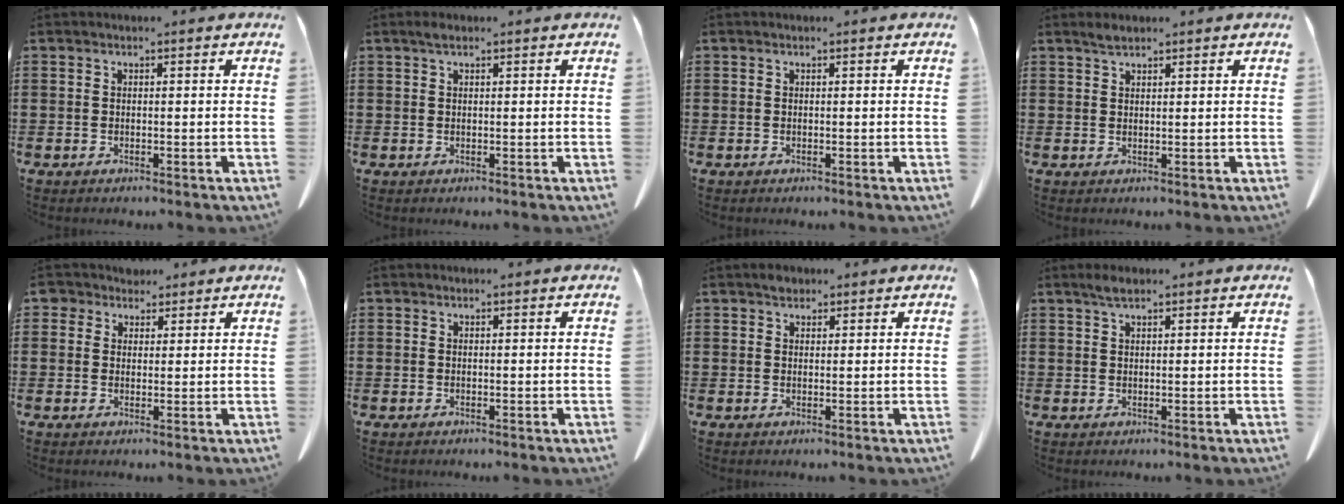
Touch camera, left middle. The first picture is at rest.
{"total": 1.1, "force": [0.6, 0.4, 0.8], "torque": [-0.018, 0.003, 0.010]}
{"total": 0.0}
{"total": 1.5, "force": [1.3, 0.3, 0.7], "torque": [-0.016, 0.001, 0.023]}
{"total": 3.2, "force": [2.3, 2.2, 0.6], "torque": [-0.016, 0.010, 0.041]}
{"total": 0.0}
{"total": 1.6, "force": [1.3, 0.9, 0.5], "torque": [-0.004, 0.000, 0.022]}
{"total": 1.9, "force": [1.3, 0.5, 1.2], "torque": [-0.026, 0.004, 0.023]}